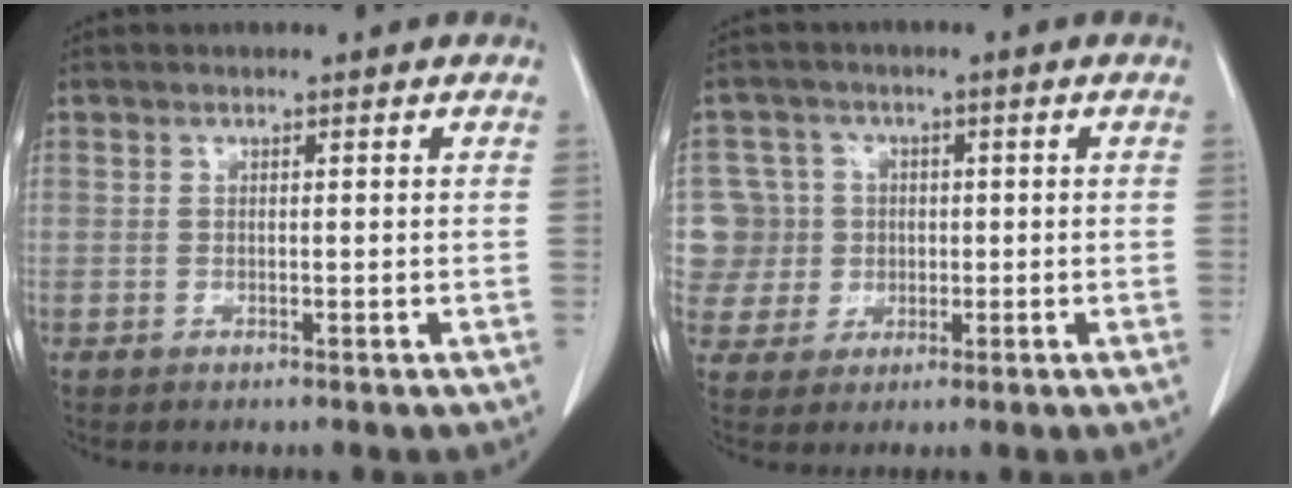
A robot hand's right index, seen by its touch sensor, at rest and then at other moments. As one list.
[{"total": 7.7, "force": [0.4, 7.7, 0.1], "torque": [-0.005, 0.029, 0.020]}]